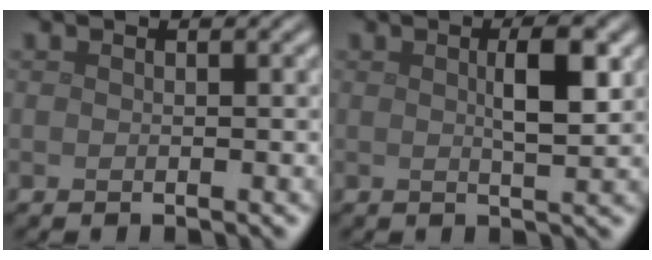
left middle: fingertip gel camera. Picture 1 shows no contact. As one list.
[{"total": 3.6, "force": [0.8, 0.7, 3.4], "torque": [-0.055, 0.003, 0.013]}]